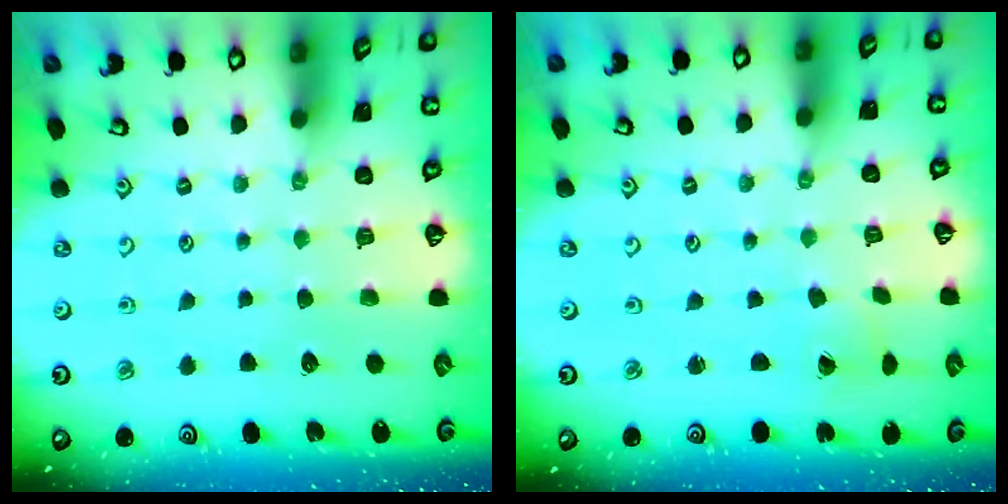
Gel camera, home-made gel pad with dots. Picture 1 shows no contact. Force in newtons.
{"total": 0.9, "press": 0.9, "slide": 0.0}